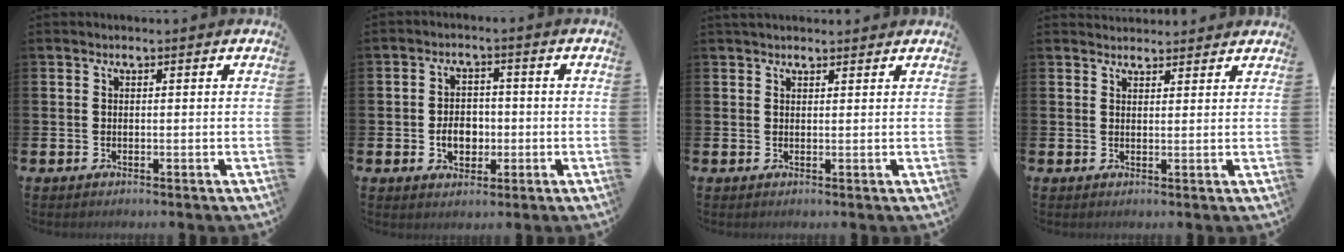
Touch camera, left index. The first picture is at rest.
{"total": 4.3, "force": [-0.9, 3.2, 2.7], "torque": [-0.036, 0.000, -0.023]}
{"total": 1.6, "force": [1.5, 0.5, 0.3], "torque": [0.003, -0.001, 0.026]}
{"total": 2.4, "force": [2.3, 0.6, -0.1], "torque": [0.008, -0.011, 0.042]}